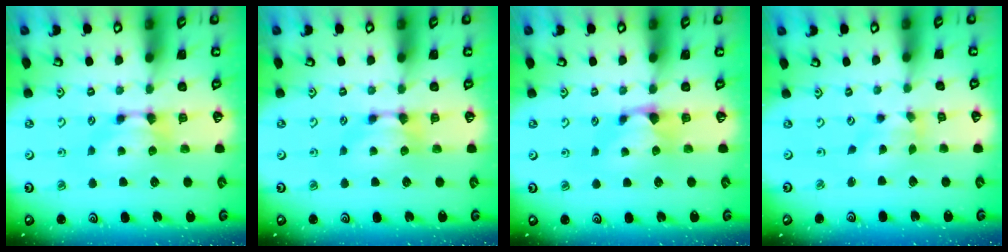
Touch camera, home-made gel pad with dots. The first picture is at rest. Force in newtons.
{"total": 0.0}
{"total": 1.3, "press": 0.7, "slide": 1.0}
{"total": 1.3, "press": 0.3, "slide": 1.3}